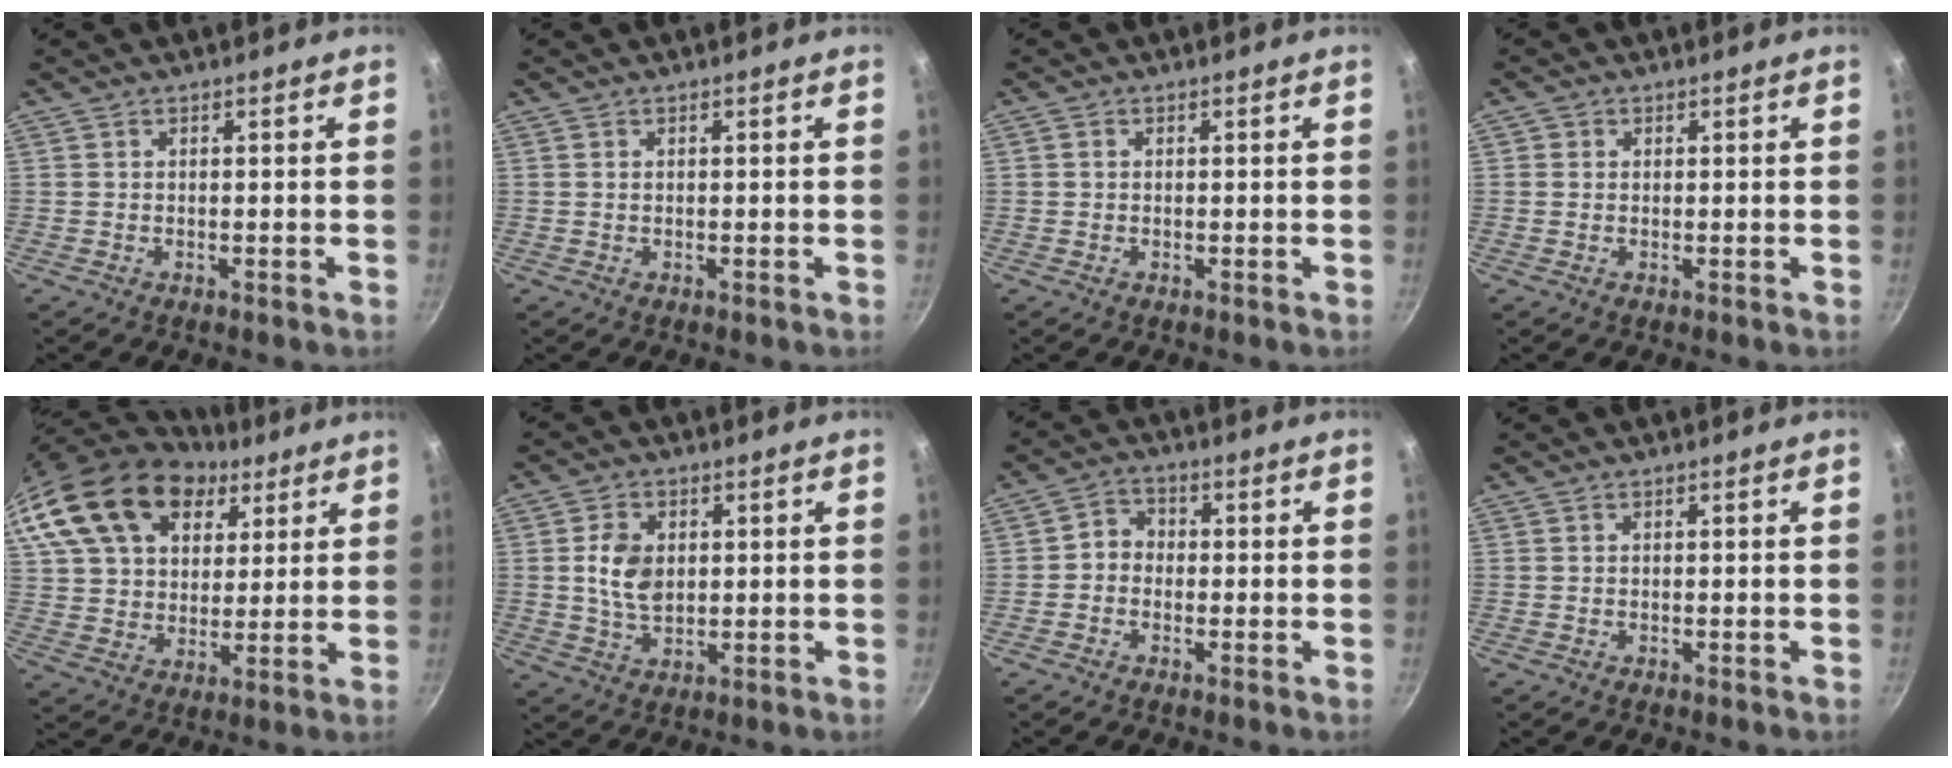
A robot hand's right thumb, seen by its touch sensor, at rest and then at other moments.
{"total": 0.6, "force": [0.1, 0.4, 0.4], "torque": [-0.007, 0.002, 0.002]}
{"total": 0.8, "force": [0.1, 0.7, 0.3], "torque": [-0.004, 0.004, 0.000]}
{"total": 1.2, "force": [0.2, 1.1, 0.3], "torque": [-0.001, -0.002, -0.001]}
{"total": 24.7, "force": [12.5, 16.2, 13.8], "torque": [-0.256, 0.003, 0.224]}
{"total": 7.6, "force": [1.1, 5.2, 5.4], "torque": [-0.089, -0.006, 0.021]}
{"total": 3.6, "force": [-0.8, 3.1, 1.6], "torque": [-0.009, 0.016, -0.026]}
{"total": 0.0}